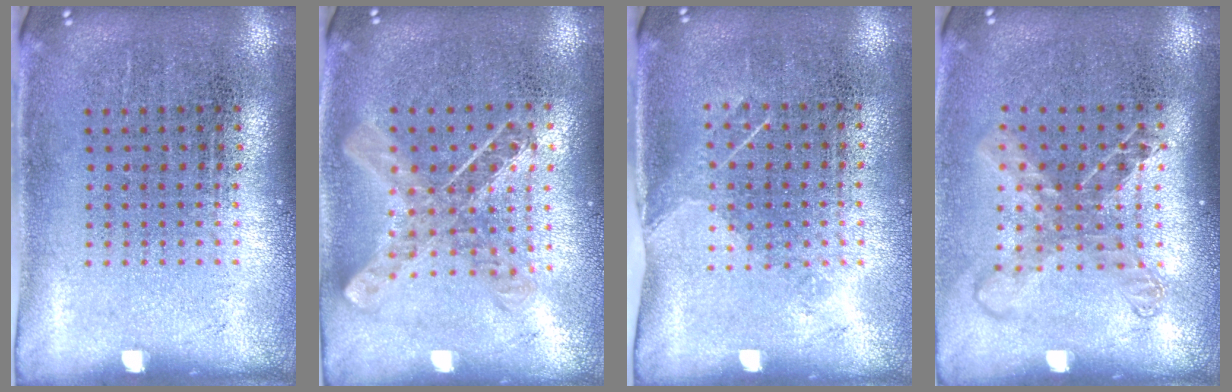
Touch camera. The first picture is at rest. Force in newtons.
{"total": 1.0, "press": 1.0, "slide": 0.1}
{"total": 1.2, "press": 0.9, "slide": 0.7}
{"total": 1.5, "press": 1.3, "slide": 0.9}